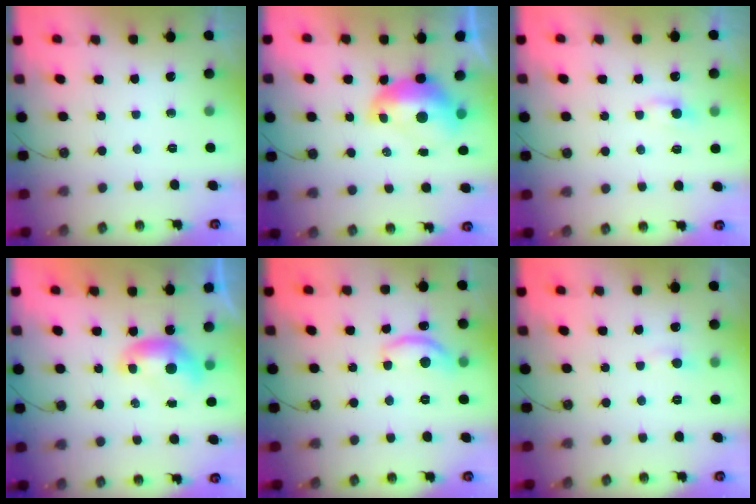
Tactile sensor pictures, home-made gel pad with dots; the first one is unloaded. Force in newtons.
{"total": 2.8, "press": 2.7, "slide": 0.7}
{"total": 1.5, "press": 1.4, "slide": 0.4}
{"total": 0.0}
{"total": 7.1, "press": 7.1, "slide": 0.7}
{"total": 0.7, "press": 0.3, "slide": 0.6}